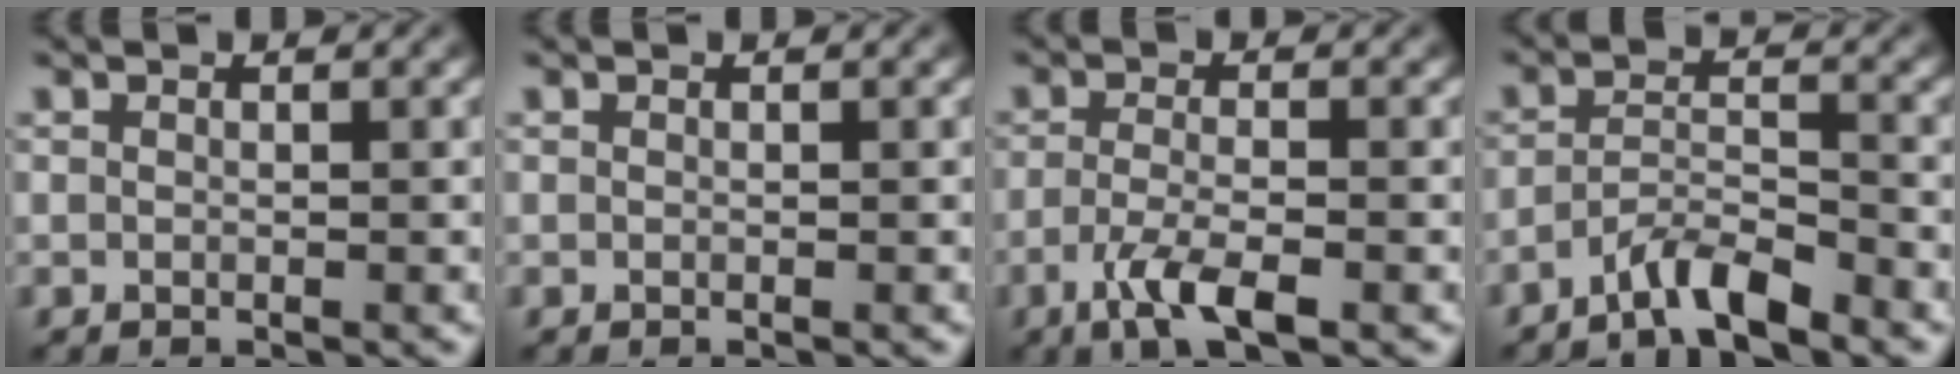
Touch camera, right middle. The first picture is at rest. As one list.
[{"total": 0.0}, {"total": 3.9, "force": [-1.9, 1.0, 3.2], "torque": [-0.068, -0.002, -0.040]}, {"total": 3.6, "force": [-3.0, 0.5, 2.0], "torque": [-0.035, 0.007, -0.063]}]